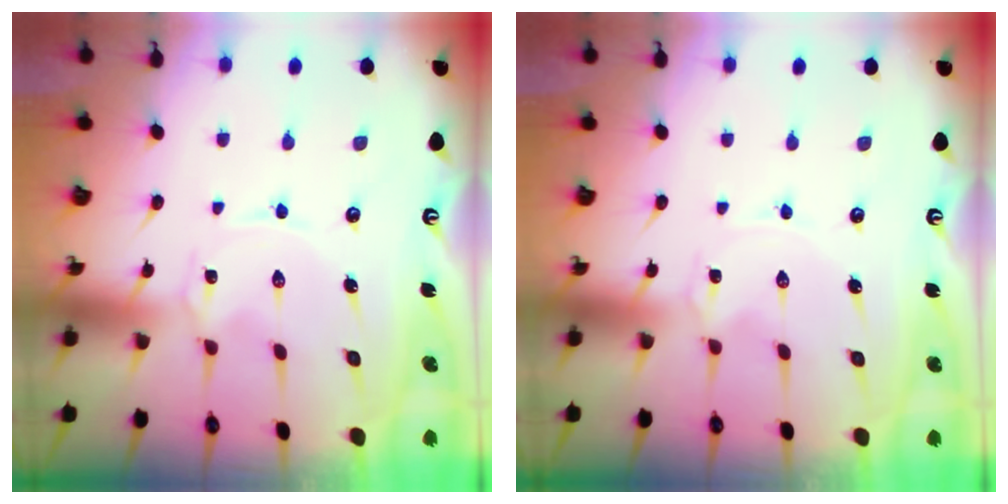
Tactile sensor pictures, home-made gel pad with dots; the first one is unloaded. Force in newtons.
{"total": 0.0}